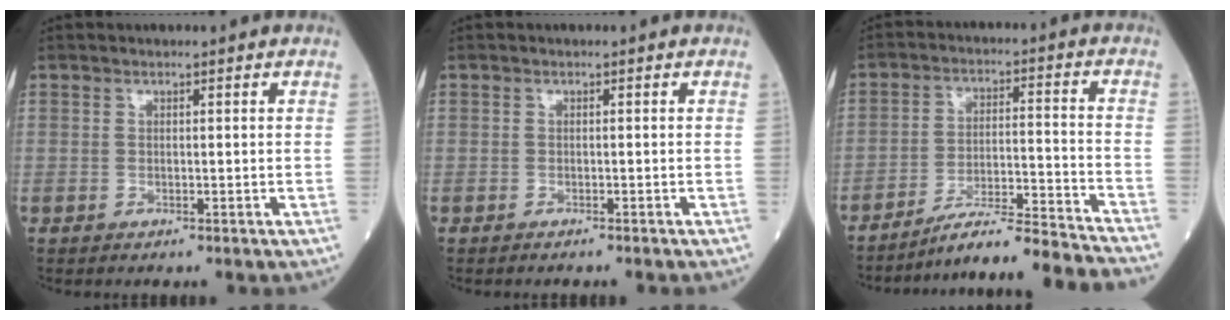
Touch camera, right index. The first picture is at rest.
{"total": 1.2, "force": [-1.1, 0.0, 0.5], "torque": [-0.004, 0.001, -0.014]}
{"total": 14.3, "force": [-13.6, -2.0, 4.1], "torque": [-0.044, 0.003, -0.217]}